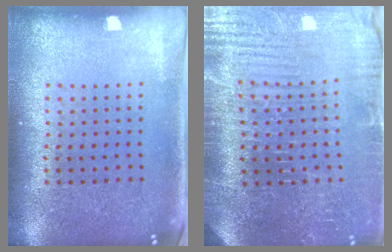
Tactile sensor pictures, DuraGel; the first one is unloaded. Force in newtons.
{"total": 4.2, "press": 4.0, "slide": 1.2}